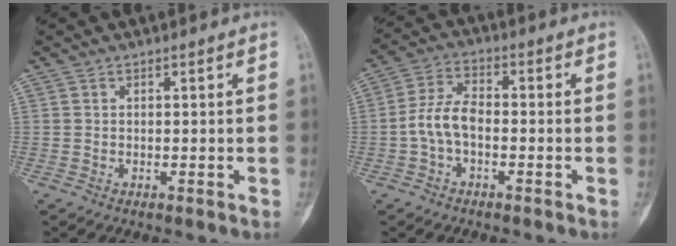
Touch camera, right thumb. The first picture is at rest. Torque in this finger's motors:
{"motor_torque": [0.86, 0.87, 0.09, -0.11, 0.22]}